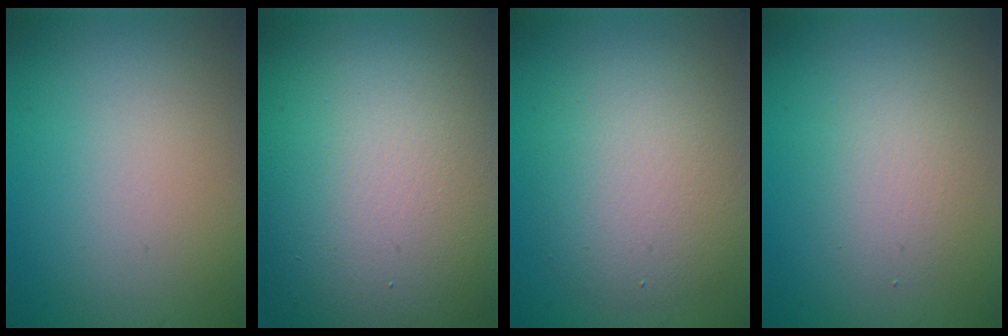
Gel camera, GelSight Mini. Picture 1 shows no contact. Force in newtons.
{"total": 18.9, "press": 18.8, "slide": 0.6}
{"total": 5.1, "press": 5.1, "slide": 0.5}
{"total": 2.4, "press": 2.4, "slide": 0.2}